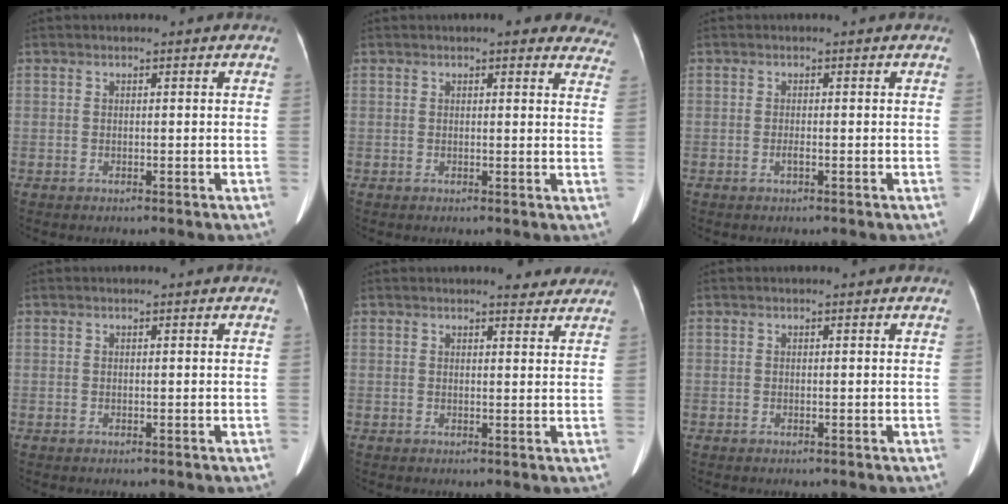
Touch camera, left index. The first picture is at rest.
{"total": 11.3, "force": [10.0, 3.0, 4.4], "torque": [-0.009, -0.005, 0.085]}
{"total": 0.7, "force": [-0.3, 0.0, 0.6], "torque": [-0.014, 0.000, -0.005]}
{"total": 0.0}
{"total": 3.9, "force": [3.5, 1.0, 1.3], "torque": [-0.010, 0.001, 0.033]}
{"total": 0.0}